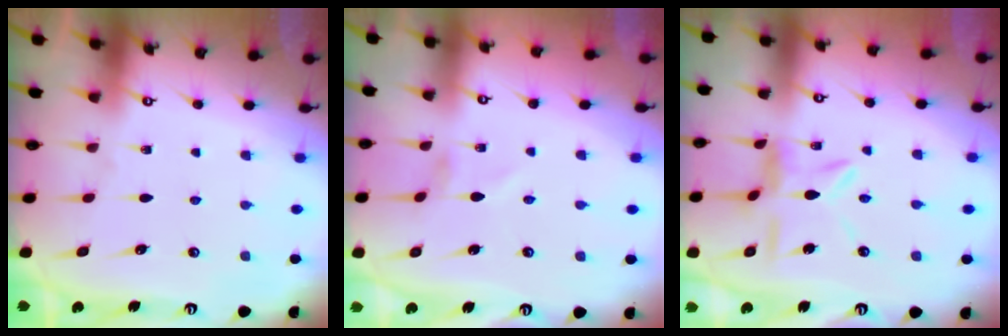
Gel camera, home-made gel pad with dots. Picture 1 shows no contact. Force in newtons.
{"total": 1.0, "press": 1.0, "slide": 0.0}
{"total": 6.0, "press": 5.9, "slide": 0.6}